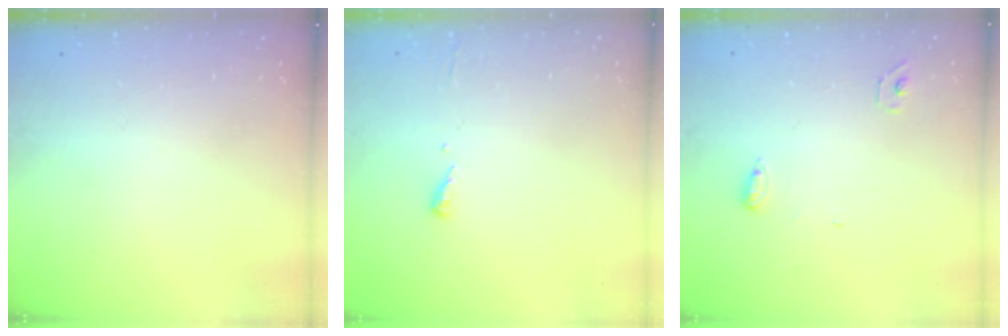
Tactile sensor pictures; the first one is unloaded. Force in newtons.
{"total": 3.5, "press": 3.4, "slide": 0.4}
{"total": 5.1, "press": 4.9, "slide": 1.4}